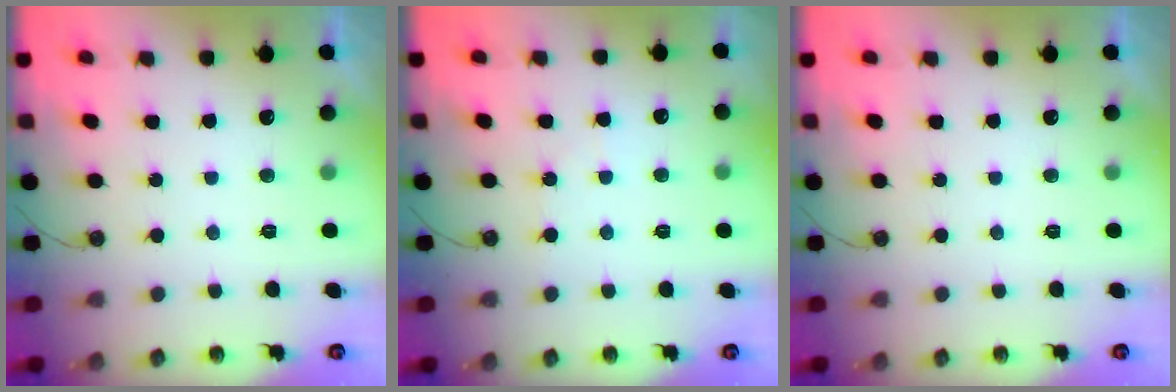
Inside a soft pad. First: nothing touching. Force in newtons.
{"total": 3.0, "press": 2.9, "slide": 0.5}
{"total": 0.0}